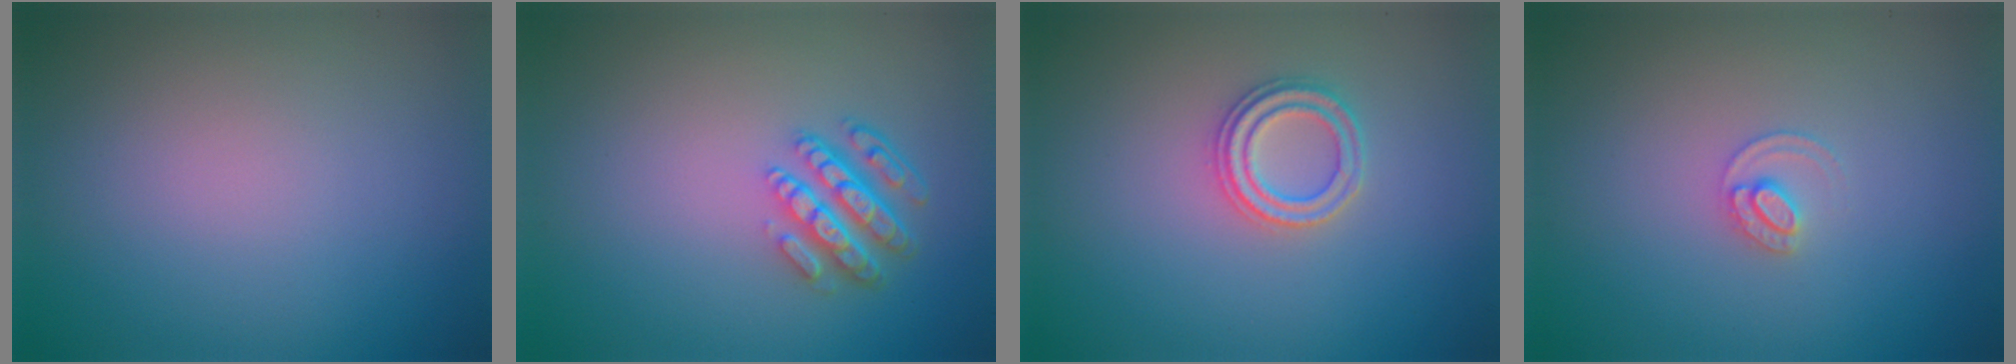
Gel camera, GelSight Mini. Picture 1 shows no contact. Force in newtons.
{"total": 4.5, "press": 3.3, "slide": 3.0}
{"total": 2.2, "press": 2.2, "slide": 0.3}
{"total": 1.5, "press": 1.5, "slide": 0.2}